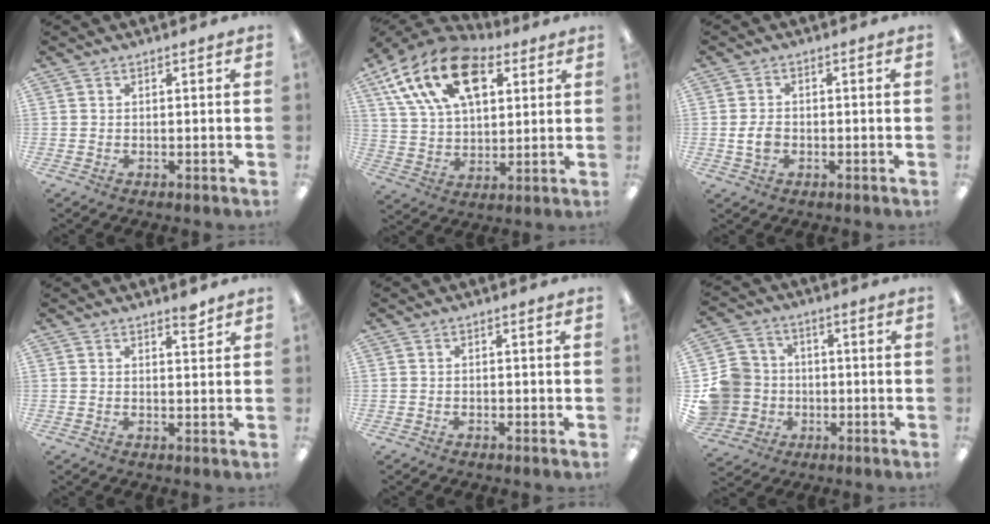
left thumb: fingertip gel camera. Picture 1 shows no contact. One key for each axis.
{"total": 20.6, "fx": 9.9, "fy": 12.0, "fz": 13.6, "tx": -0.247, "ty": -0.031, "tz": 0.174}
{"total": 4.0, "fx": -0.7, "fy": 2.6, "fz": 2.9, "tx": -0.066, "ty": 0.003, "tz": -0.015}
{"total": 2.5, "fx": 1.9, "fy": 0.4, "fz": 1.6, "tx": -0.019, "ty": -0.007, "tz": 0.030}
{"total": 0.7, "fx": -0.5, "fy": 0.2, "fz": 0.4, "tx": -0.008, "ty": 0.002, "tz": -0.012}
{"total": 11.7, "fx": -2.1, "fy": 11.1, "fz": 3.0, "tx": -0.080, "ty": 0.032, "tz": -0.028}